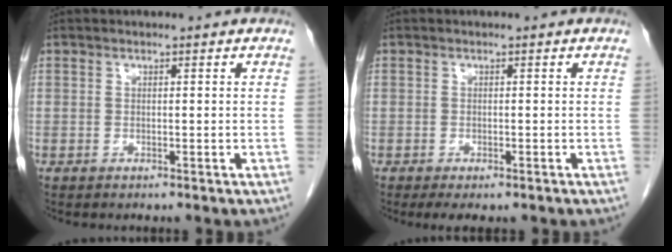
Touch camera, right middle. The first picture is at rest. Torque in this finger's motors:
{"motor_torque": [0.44, -0.40, 0.04, 0.04]}